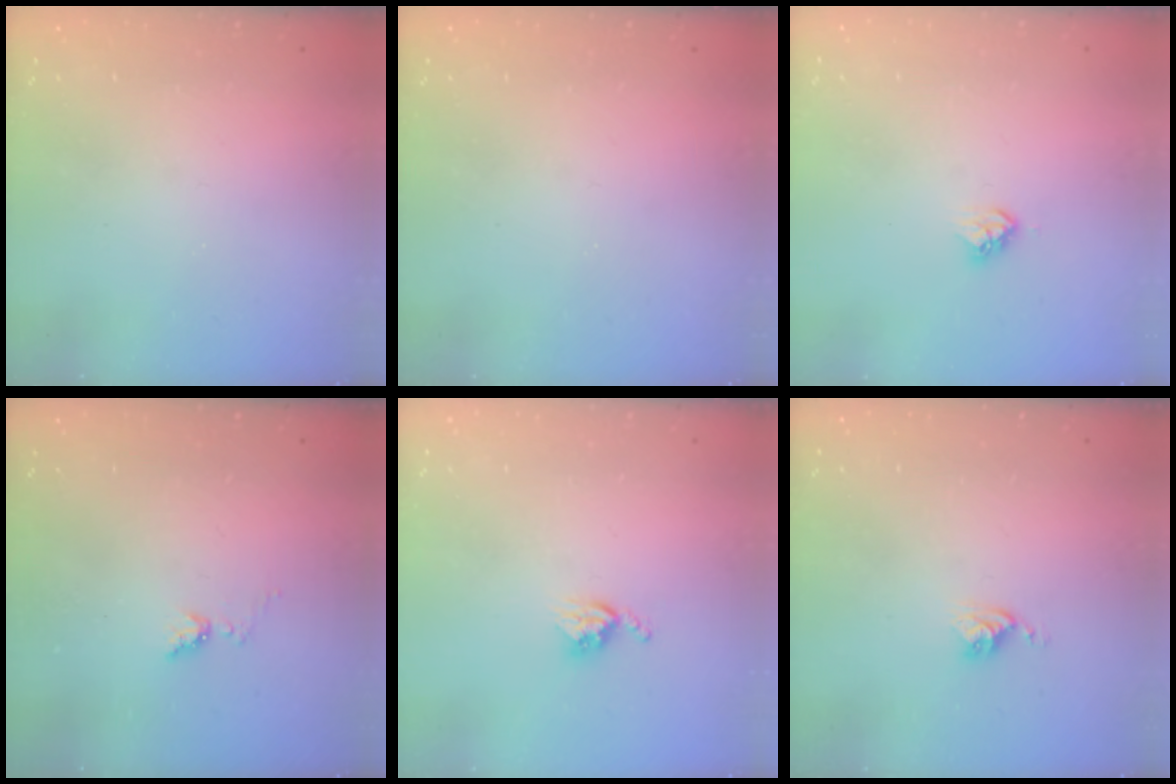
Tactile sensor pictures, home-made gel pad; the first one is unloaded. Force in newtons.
{"total": 0.0}
{"total": 4.4, "press": 4.4, "slide": 0.6}
{"total": 5.0, "press": 5.0, "slide": 0.5}
{"total": 4.4, "press": 4.3, "slide": 0.5}
{"total": 4.1, "press": 4.1, "slide": 0.1}